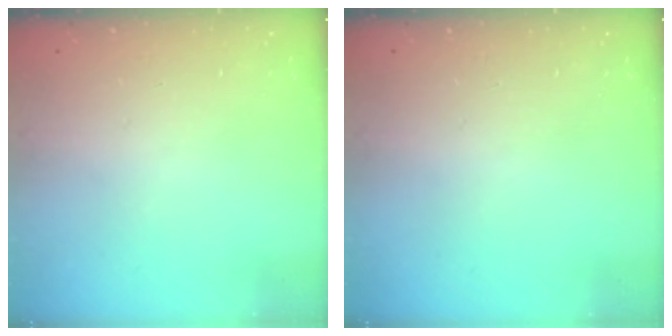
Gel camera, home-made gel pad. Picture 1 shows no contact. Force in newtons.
{"total": 0.0}